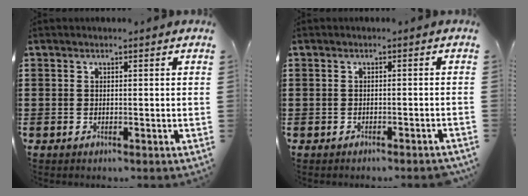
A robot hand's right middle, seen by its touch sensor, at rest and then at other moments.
{"total": 0.8, "force": [-0.8, 0.0, 0.1], "torque": [-0.003, 0.000, -0.017]}